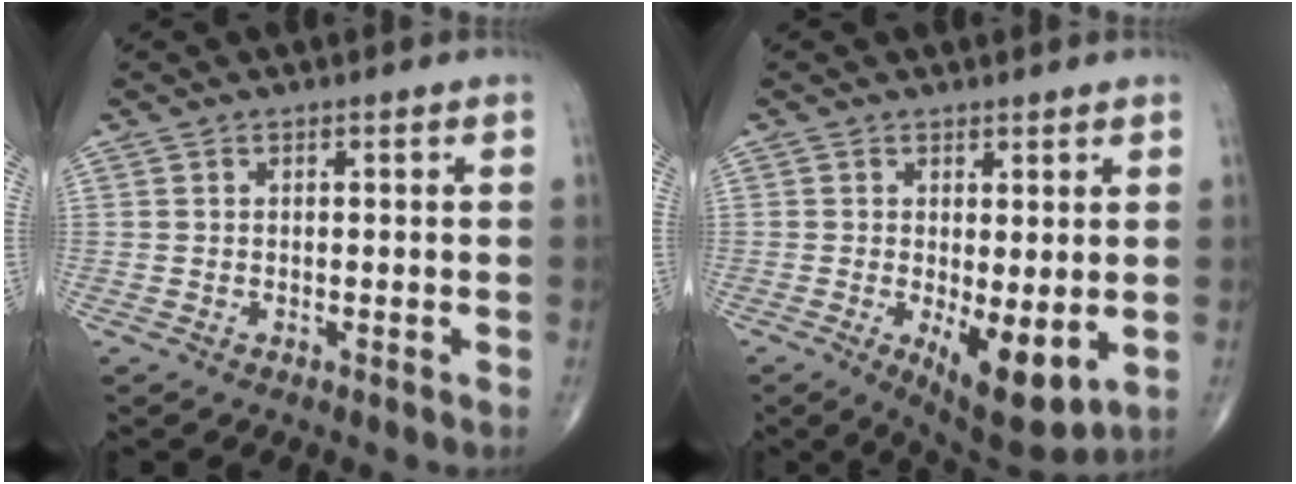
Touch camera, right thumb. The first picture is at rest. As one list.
[{"total": 9.3, "force": [-1.6, 3.5, 8.5], "torque": [-0.124, -0.026, -0.014]}]